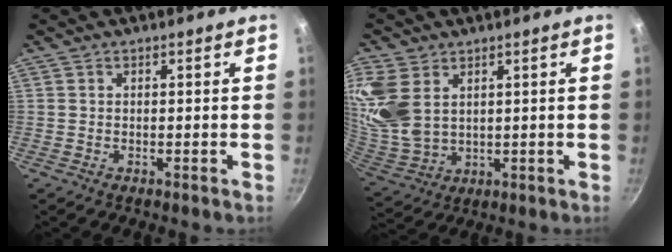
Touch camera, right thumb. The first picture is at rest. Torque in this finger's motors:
{"motor_torque": [0.48, 3.22, 1.28, -0.14, 0.19]}